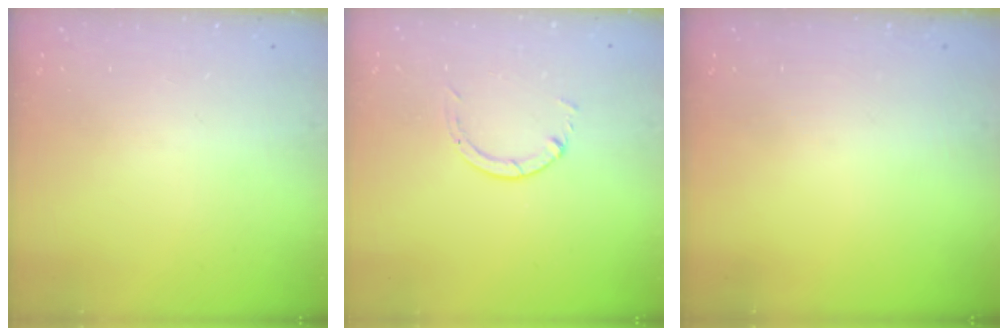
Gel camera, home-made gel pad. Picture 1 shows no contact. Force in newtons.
{"total": 1.3, "press": 1.2, "slide": 0.3}
{"total": 0.0}